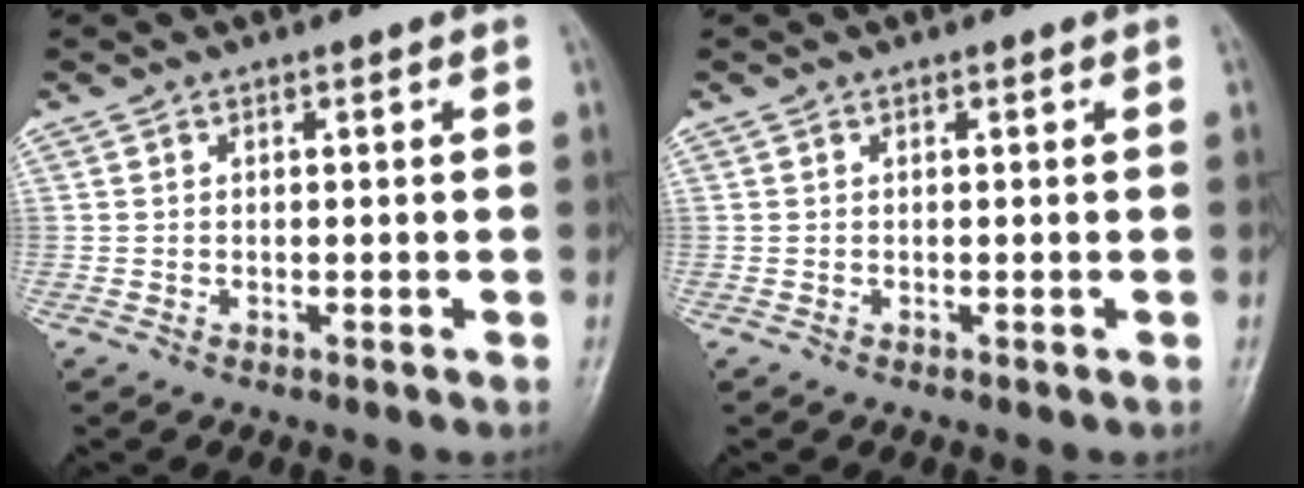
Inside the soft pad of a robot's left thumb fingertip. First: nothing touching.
{"total": 0.0}